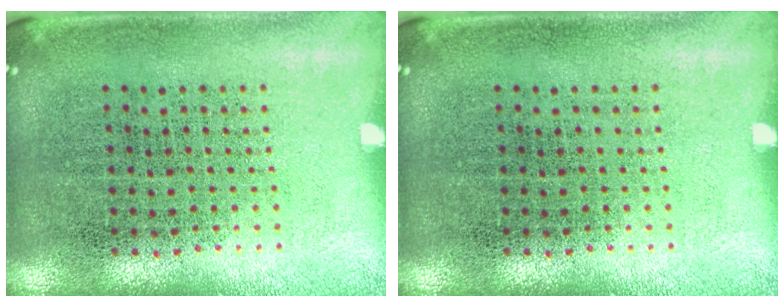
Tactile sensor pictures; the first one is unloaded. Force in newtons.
{"total": 0.0}